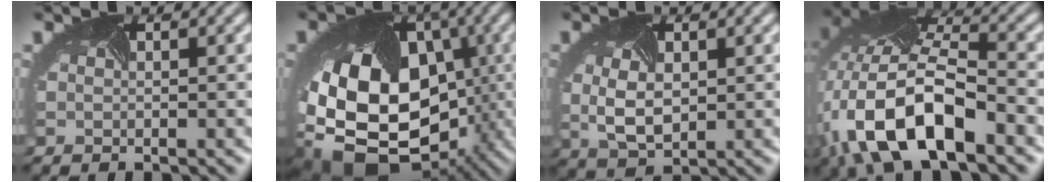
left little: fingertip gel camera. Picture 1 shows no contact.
{"total": 18.2, "force": [-5.0, 12.9, 11.9], "torque": [-0.220, -0.030, -0.070]}
{"total": 3.7, "force": [0.1, 2.3, 2.9], "torque": [-0.071, -0.007, 0.009]}
{"total": 12.5, "force": [-5.3, 5.4, 10.0], "torque": [-0.211, -0.010, -0.096]}